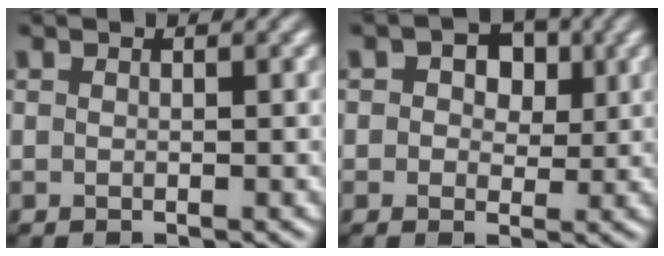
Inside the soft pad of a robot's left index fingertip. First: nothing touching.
{"total": 4.1, "force": [1.3, 3.0, 2.6], "torque": [-0.022, 0.008, -0.005]}